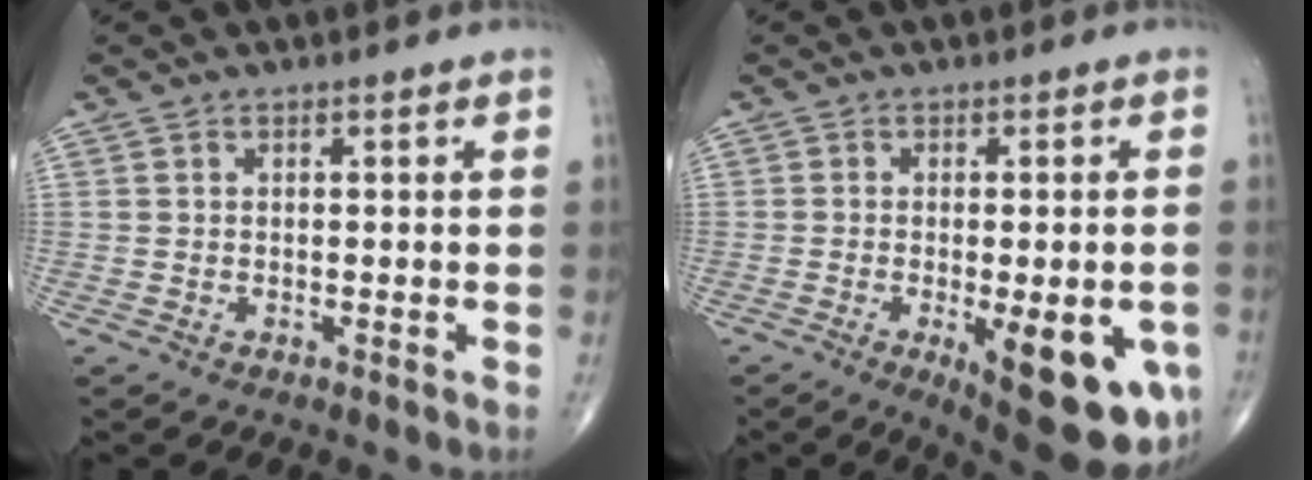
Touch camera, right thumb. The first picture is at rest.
{"total": 16.3, "force": [-5.5, 5.8, 14.2], "torque": [-0.140, -0.008, -0.057]}